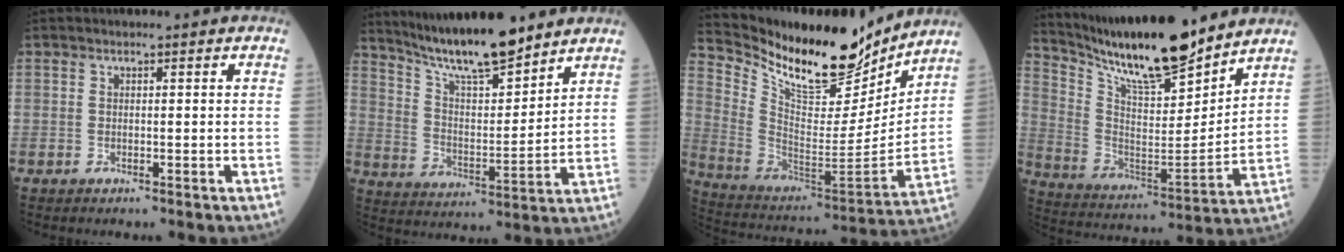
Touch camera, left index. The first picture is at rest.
{"total": 14.4, "force": [12.4, 1.6, 7.2], "torque": [-0.127, 0.000, 0.223]}
{"total": 20.6, "force": [17.9, 5.5, 8.6], "torque": [-0.169, -0.031, 0.304]}
{"total": 18.6, "force": [16.1, 2.3, 9.0], "torque": [-0.169, -0.014, 0.286]}